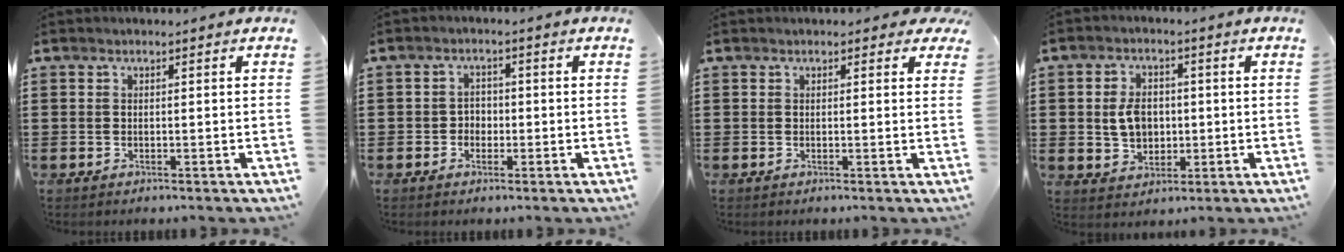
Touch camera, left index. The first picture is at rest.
{"total": 2.1, "force": [-0.8, 1.8, 0.8], "torque": [-0.021, 0.006, -0.019]}
{"total": 1.1, "force": [0.7, 0.7, 0.5], "torque": [-0.006, 0.003, 0.011]}
{"total": 5.6, "force": [0.1, 4.1, 3.8], "torque": [-0.073, 0.006, -0.006]}